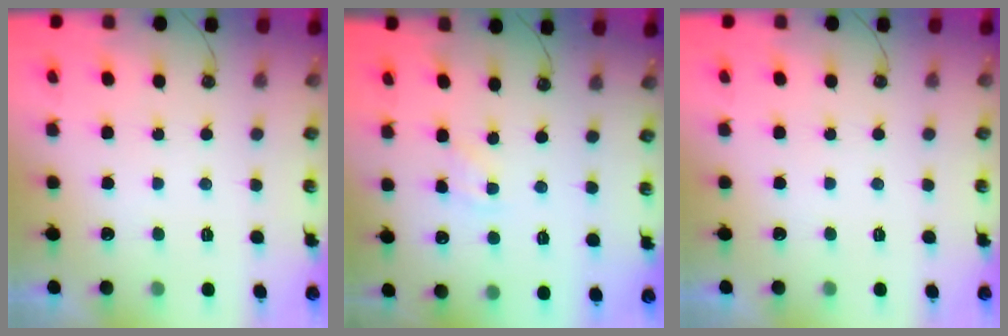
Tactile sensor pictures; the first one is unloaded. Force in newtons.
{"total": 2.4, "press": 2.4, "slide": 0.4}
{"total": 0.0}